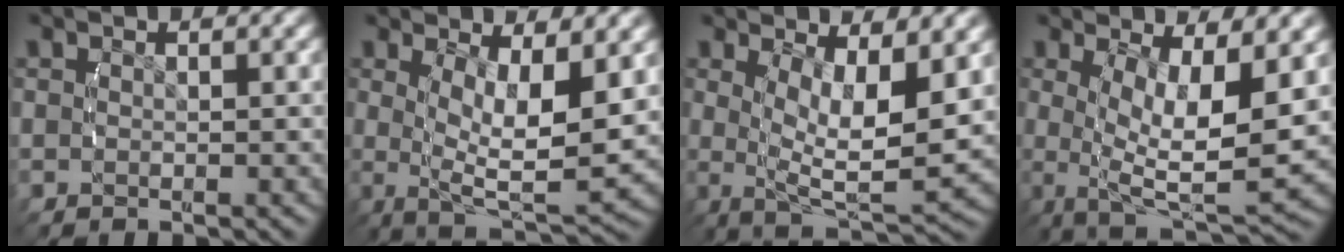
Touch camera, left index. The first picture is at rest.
{"total": 8.3, "force": [-0.9, 4.1, 7.2], "torque": [-0.125, -0.035, -0.008]}
{"total": 8.1, "force": [0.0, 3.9, 7.1], "torque": [-0.122, -0.028, 0.003]}
{"total": 9.8, "force": [-1.0, 4.8, 8.5], "torque": [-0.152, -0.038, -0.003]}